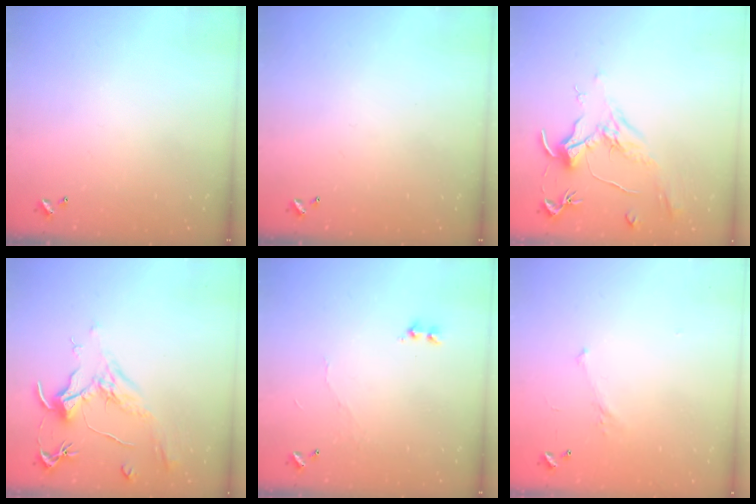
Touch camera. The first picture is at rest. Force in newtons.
{"total": 0.0}
{"total": 1.9, "press": 1.7, "slide": 0.9}
{"total": 2.1, "press": 2.0, "slide": 0.8}
{"total": 6.0, "press": 6.0, "slide": 0.6}
{"total": 4.2, "press": 4.0, "slide": 1.1}